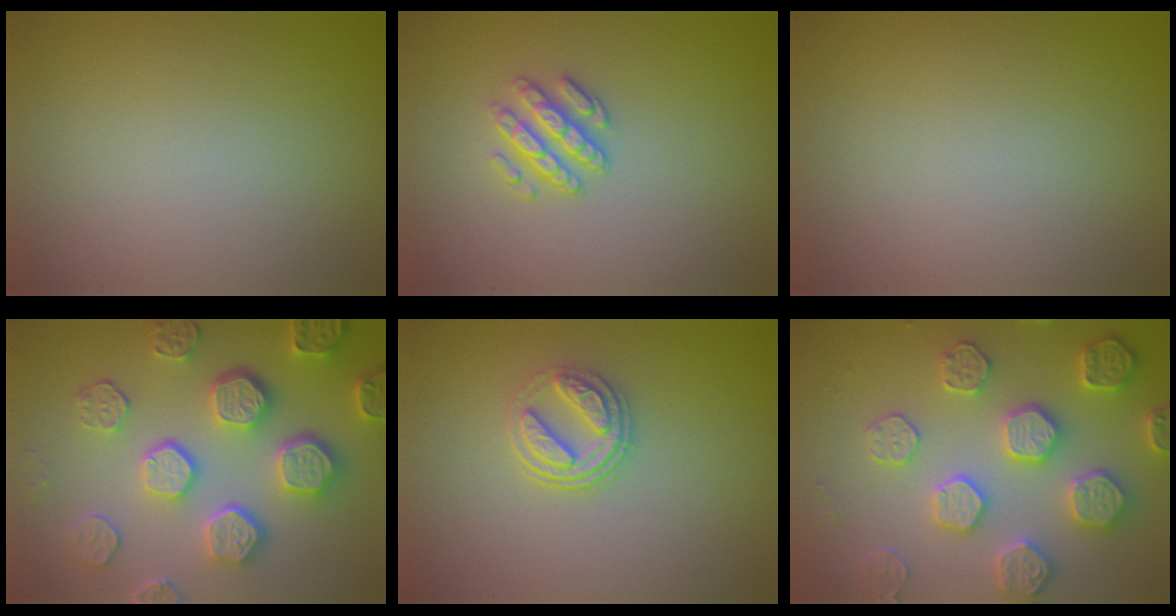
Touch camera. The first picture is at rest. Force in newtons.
{"total": 2.7, "press": 2.4, "slide": 1.2}
{"total": 0.0}
{"total": 7.3, "press": 6.1, "slide": 4.0}
{"total": 3.1, "press": 2.6, "slide": 1.7}
{"total": 5.6, "press": 5.5, "slide": 1.2}